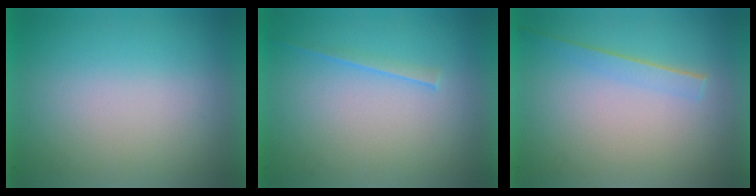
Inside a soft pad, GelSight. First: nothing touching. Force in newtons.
{"total": 1.7}
{"total": 1.5}